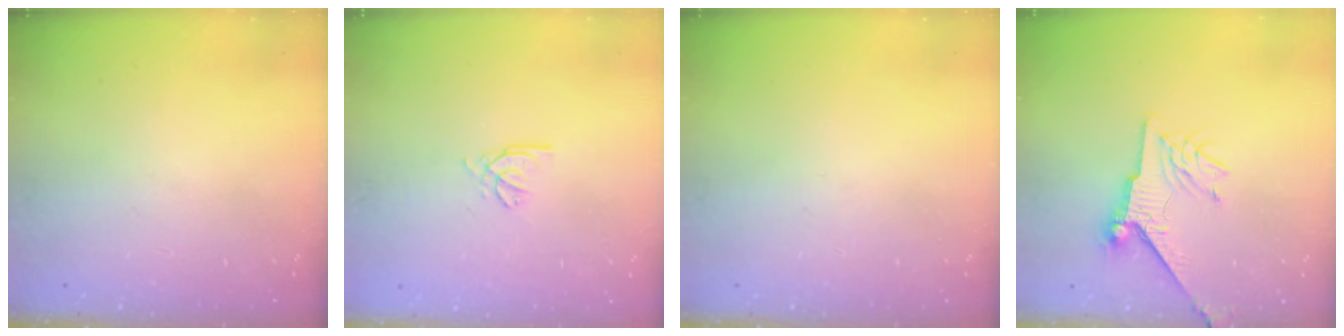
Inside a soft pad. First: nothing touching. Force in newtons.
{"total": 2.6, "press": 2.6, "slide": 0.3}
{"total": 0.0}
{"total": 7.6, "press": 7.6, "slide": 1.0}